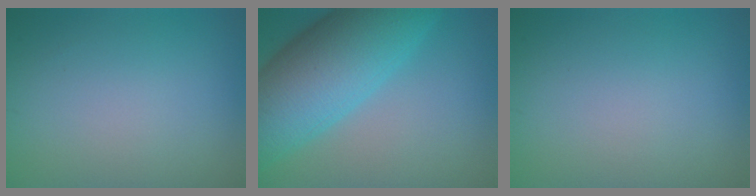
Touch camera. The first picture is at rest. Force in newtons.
{"total": 11.5, "press": 11.5, "slide": 0.3}
{"total": 0.0}